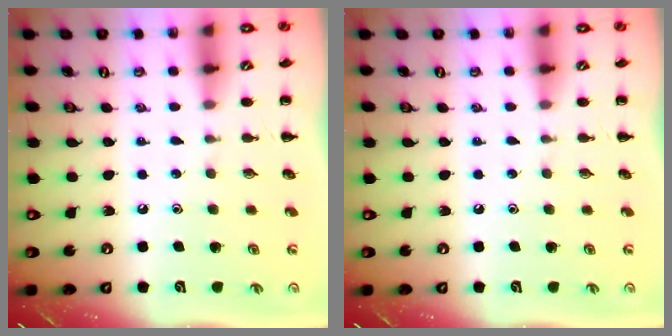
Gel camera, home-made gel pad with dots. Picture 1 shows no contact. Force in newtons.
{"total": 0.0}